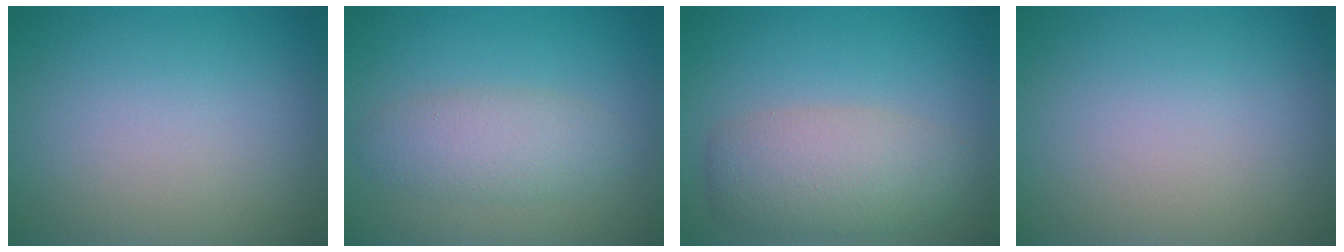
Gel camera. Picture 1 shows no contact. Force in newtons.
{"total": 3.1, "press": 3.1, "slide": 0.1}
{"total": 4.8, "press": 4.8, "slide": 0.2}
{"total": 0.0}